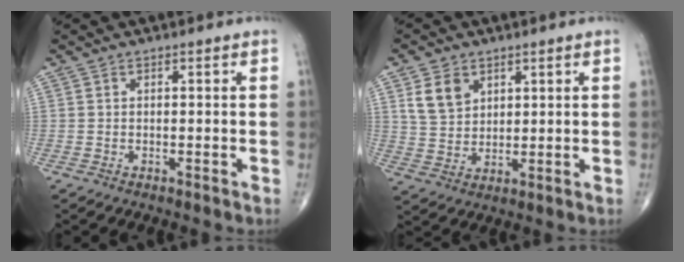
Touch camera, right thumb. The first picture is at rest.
{"total": 6.6, "force": [3.2, 4.8, 3.3], "torque": [-0.046, -0.015, 0.068]}